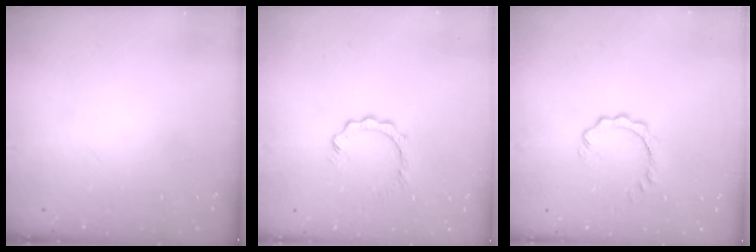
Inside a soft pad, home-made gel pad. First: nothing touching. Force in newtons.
{"total": 3.9, "press": 3.9, "slide": 0.3}
{"total": 3.1, "press": 3.1, "slide": 0.4}